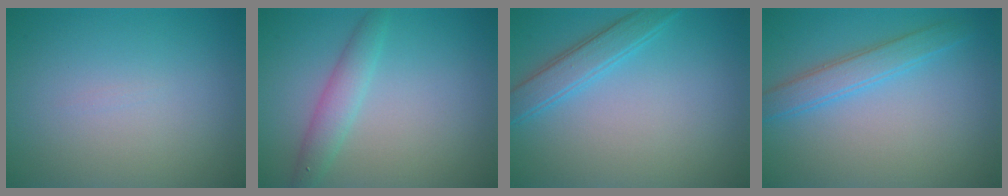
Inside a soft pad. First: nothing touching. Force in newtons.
{"total": 2.5, "press": 2.5, "slide": 0.2}
{"total": 2.8, "press": 2.8, "slide": 0.2}
{"total": 2.8, "press": 2.8, "slide": 0.1}